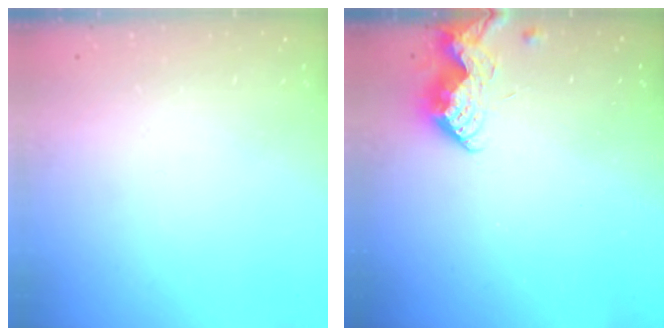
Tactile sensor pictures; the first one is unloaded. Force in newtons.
{"total": 7.1, "press": 7.1, "slide": 0.7}